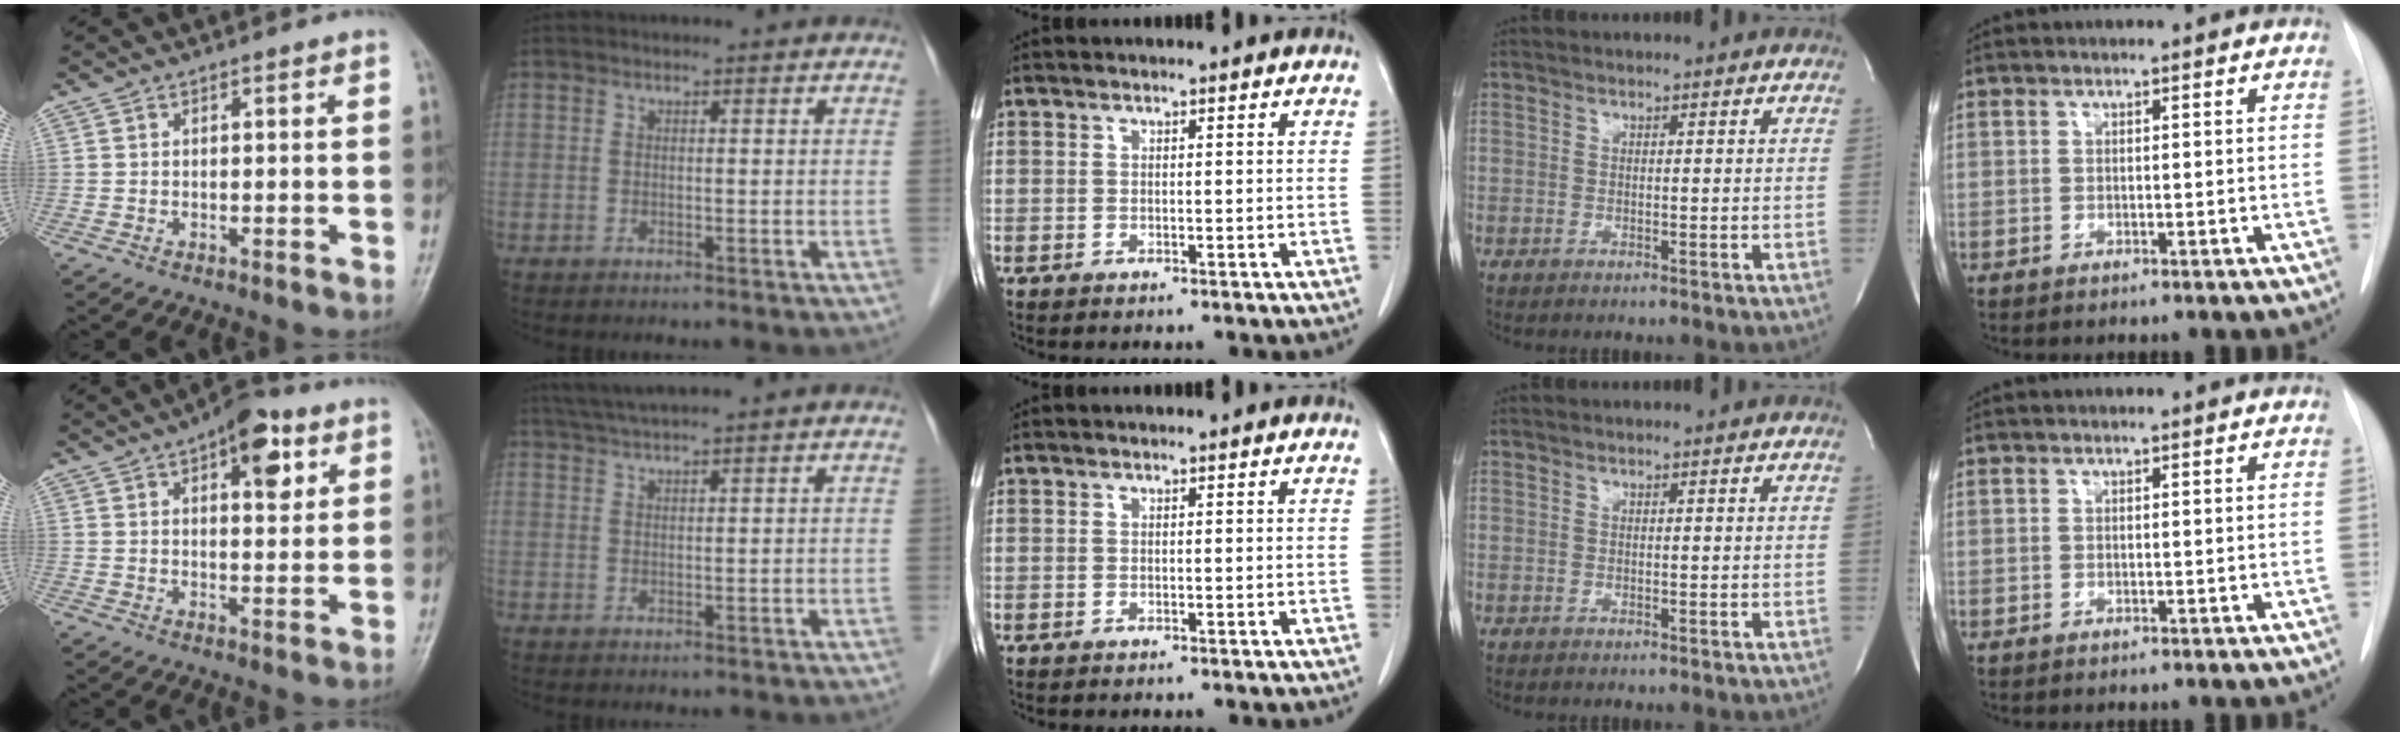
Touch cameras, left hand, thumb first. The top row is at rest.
{"thumb": {"total": 10.0, "force": [4.5, 4.5, 7.7], "torque": [-0.077, -0.012, 0.058]}, "index": {"total": 4.4, "force": [3.7, -0.9, 2.2], "torque": [-0.041, 0.023, 0.070]}}